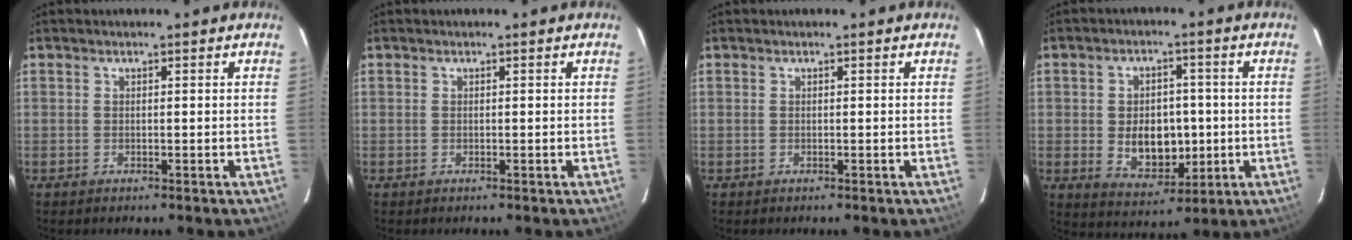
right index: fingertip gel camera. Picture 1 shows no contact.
{"total": 0.0}
{"total": 0.0}
{"total": 9.7, "force": [-0.9, 6.8, 6.8], "torque": [-0.130, -0.002, 0.004]}